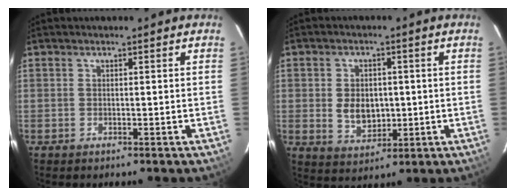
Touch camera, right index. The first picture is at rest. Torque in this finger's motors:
{"motor_torque": [0.31, 0.09, 0.11, 0.06]}